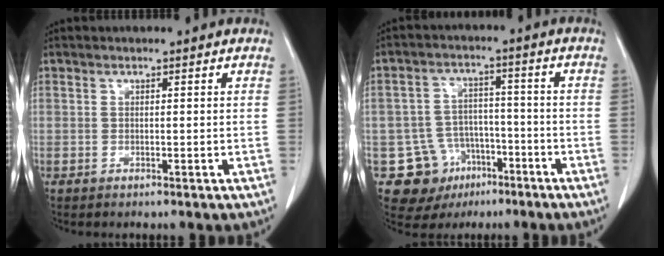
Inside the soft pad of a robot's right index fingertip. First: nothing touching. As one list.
[{"total": 10.7, "force": [-5.2, 9.2, 2.1], "torque": [-0.043, 0.032, -0.068]}]